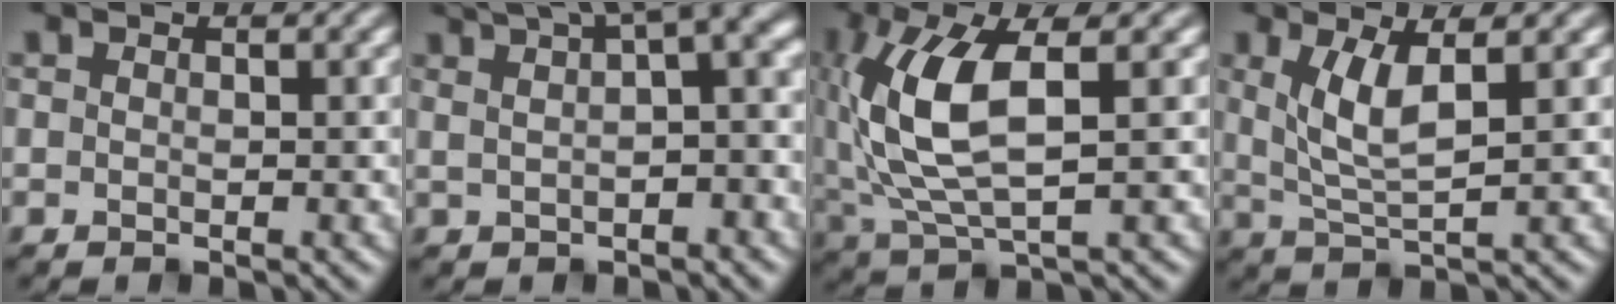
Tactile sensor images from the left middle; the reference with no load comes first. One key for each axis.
{"total": 7.2, "fx": 3.6, "fy": 2.0, "fz": 5.9, "tx": -0.081, "ty": 0.026, "tz": 0.061}
{"total": 7.6, "fx": 1.0, "fy": 3.2, "fz": 6.9, "tx": -0.163, "ty": 0.002, "tz": 0.021}
{"total": 3.5, "fx": 1.1, "fy": 0.9, "fz": 3.3, "tx": -0.073, "ty": -0.008, "tz": 0.027}